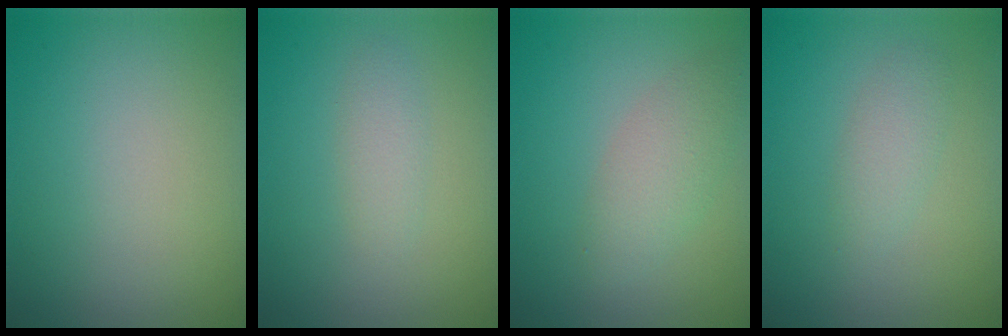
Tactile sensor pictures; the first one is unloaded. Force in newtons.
{"total": 1.4, "press": 1.4, "slide": 0.1}
{"total": 2.8, "press": 2.8, "slide": 0.0}
{"total": 1.7, "press": 1.7, "slide": 0.1}